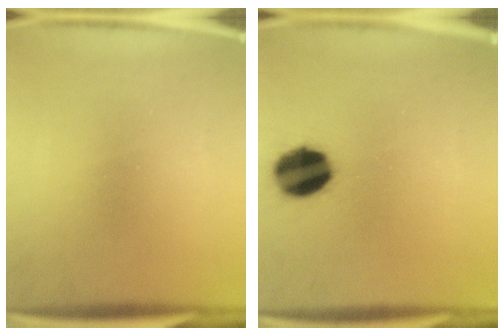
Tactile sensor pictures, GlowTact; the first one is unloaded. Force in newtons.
{"total": 13.0}